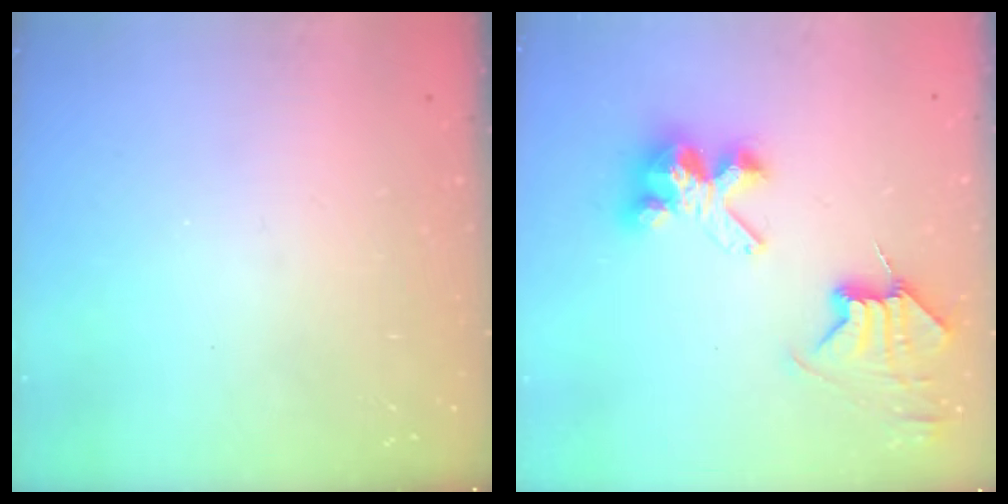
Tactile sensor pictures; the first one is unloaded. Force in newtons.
{"total": 8.6, "press": 8.5, "slide": 1.1}